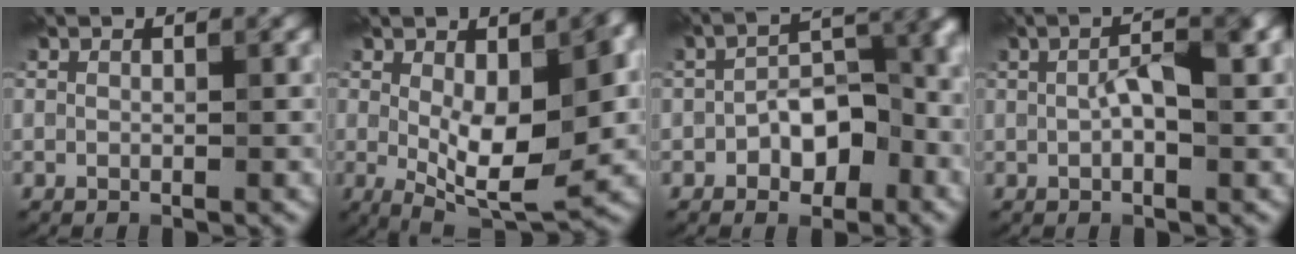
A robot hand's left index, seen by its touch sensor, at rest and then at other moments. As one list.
[{"total": 9.1, "force": [-0.1, 4.0, 8.2], "torque": [-0.134, -0.010, 0.005]}, {"total": 6.0, "force": [-2.1, 3.6, 4.4], "torque": [-0.051, 0.015, -0.040]}, {"total": 4.3, "force": [0.4, 1.5, 4.0], "torque": [-0.074, 0.008, 0.005]}]